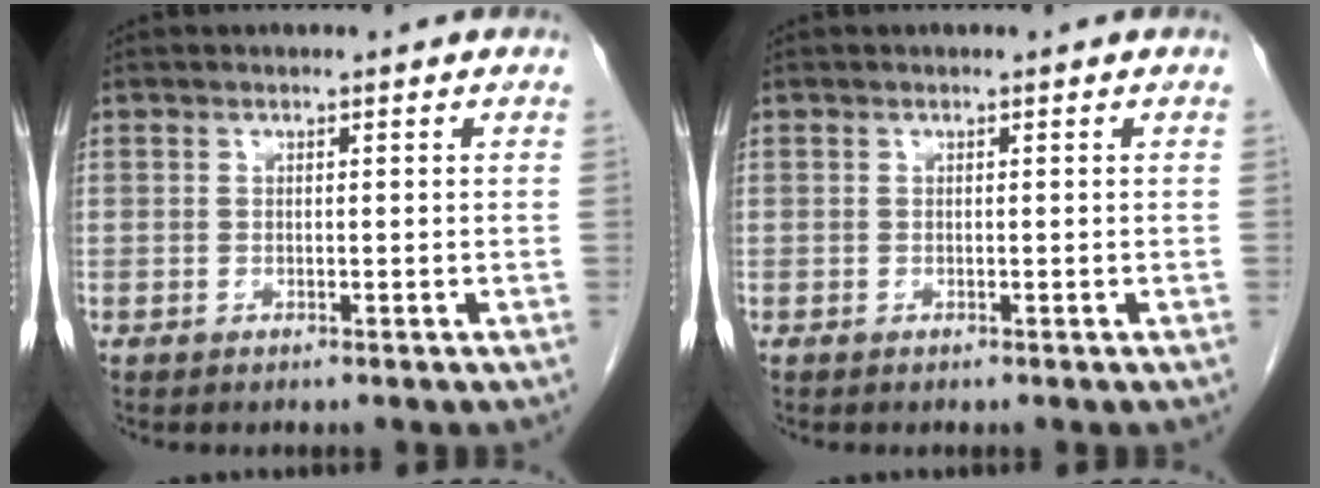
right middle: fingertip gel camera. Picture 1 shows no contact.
{"total": 0.0}